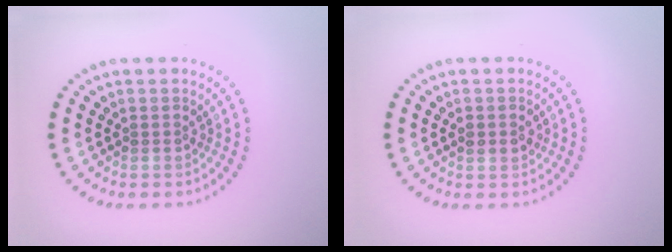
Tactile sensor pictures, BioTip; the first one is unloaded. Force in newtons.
{"total": 1.0, "press": 0.9, "slide": 0.2}